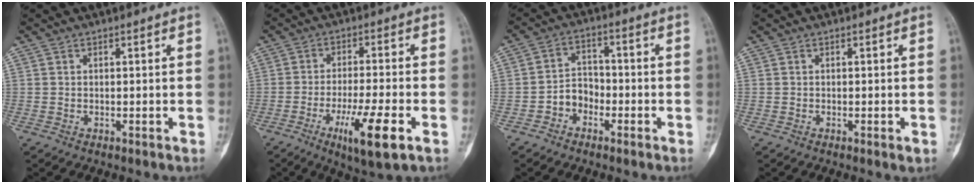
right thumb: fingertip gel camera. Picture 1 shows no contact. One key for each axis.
{"total": 11.0, "fx": -4.7, "fy": 1.7, "fz": 9.8, "tx": -0.180, "ty": 0.000, "tz": -0.075}
{"total": 5.1, "fx": -2.4, "fy": 4.0, "fz": 2.1, "tx": -0.011, "ty": 0.030, "tz": -0.053}
{"total": 0.7, "fx": -0.2, "fy": 0.1, "fz": 0.7, "tx": -0.011, "ty": -0.002, "tz": -0.002}